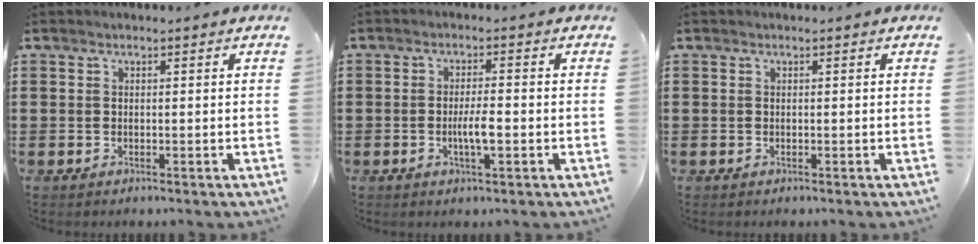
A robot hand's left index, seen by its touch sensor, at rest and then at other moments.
{"total": 3.7, "force": [-0.7, 0.8, 3.6], "torque": [-0.062, 0.001, -0.013]}
{"total": 0.0}